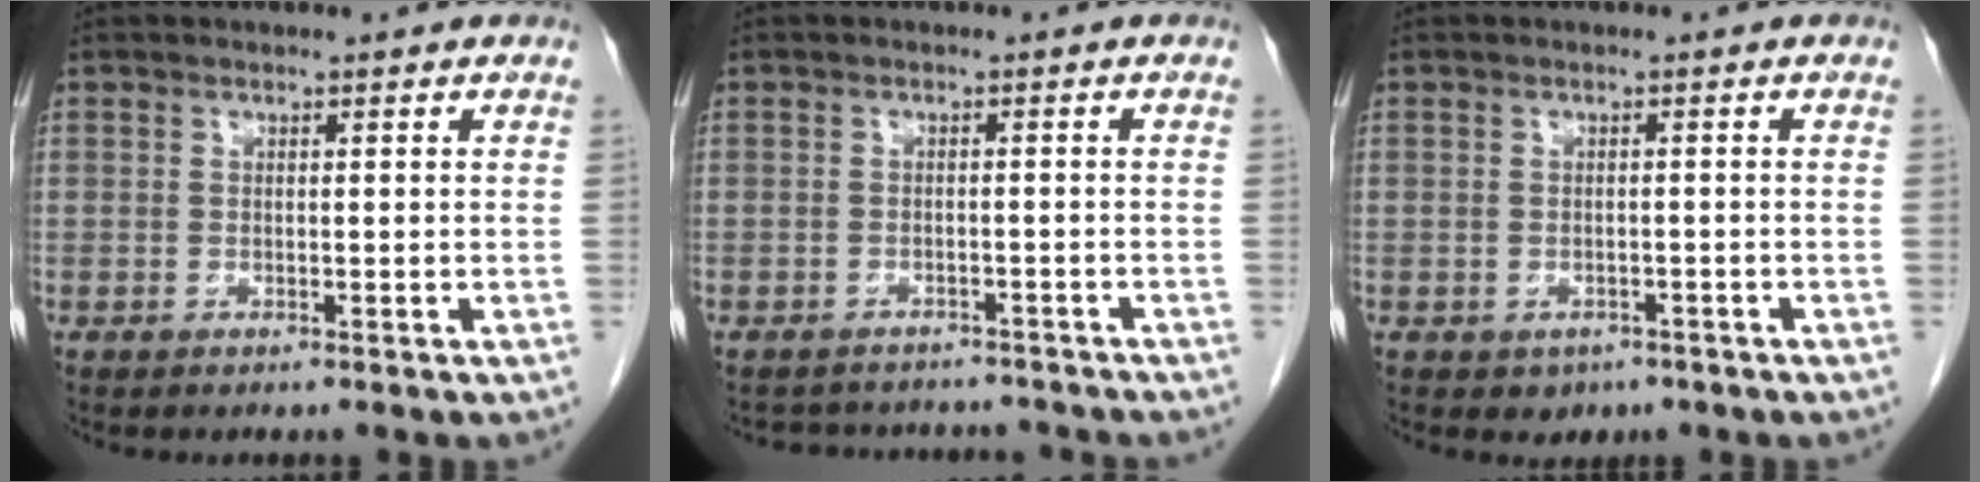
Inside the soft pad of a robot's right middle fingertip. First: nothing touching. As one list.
[{"total": 8.3, "force": [-7.7, 2.7, 1.3], "torque": [-0.019, 0.015, -0.089]}, {"total": 2.5, "force": [-1.4, 1.9, 0.8], "torque": [-0.009, 0.004, -0.010]}]